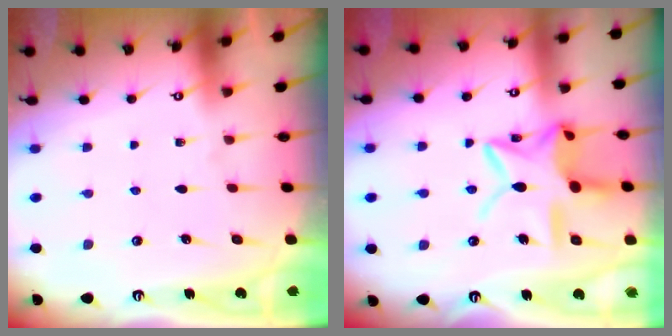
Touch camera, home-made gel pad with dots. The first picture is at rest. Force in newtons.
{"total": 15.5, "press": 15.5, "slide": 0.9}